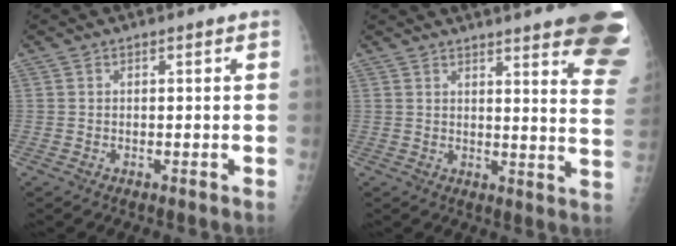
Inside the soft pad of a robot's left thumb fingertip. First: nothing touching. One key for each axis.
{"total": 21.5, "fx": 15.7, "fy": 3.4, "fz": 14.3, "tx": -0.136, "ty": -0.084, "tz": 0.172}